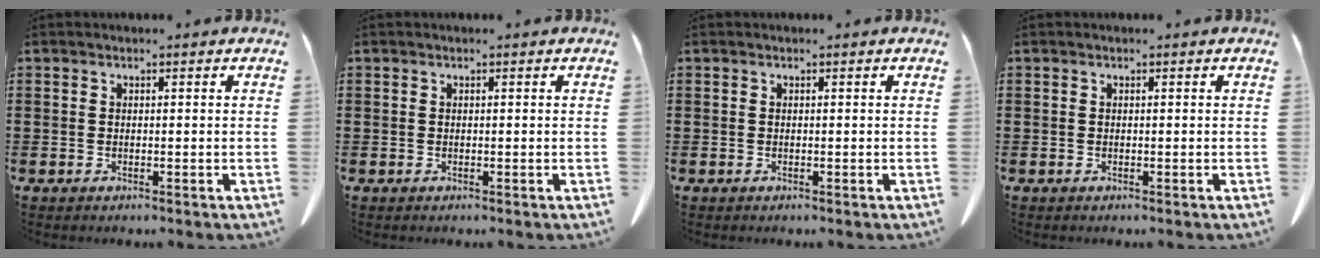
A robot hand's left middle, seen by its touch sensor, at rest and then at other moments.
{"total": 0.0}
{"total": 0.0}
{"total": 0.0}